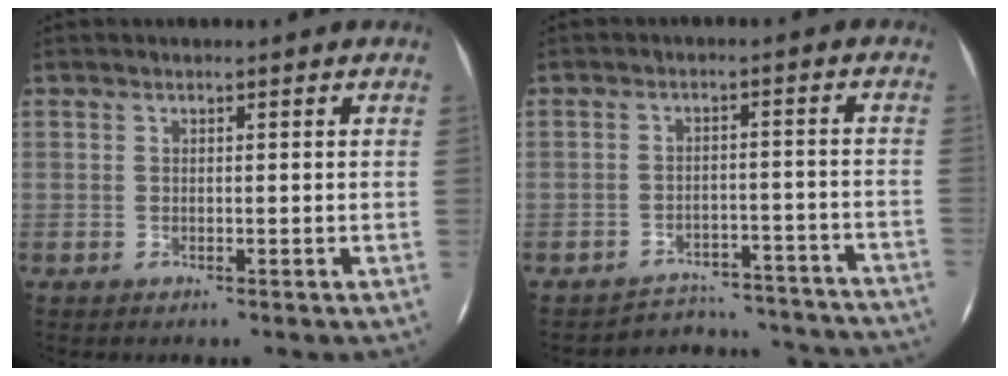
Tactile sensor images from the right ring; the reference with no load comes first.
{"total": 19.4, "force": [-18.4, 5.0, 3.8], "torque": [-0.065, 0.039, -0.219]}